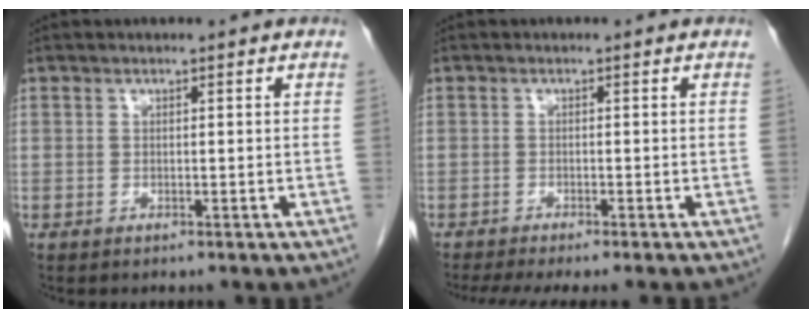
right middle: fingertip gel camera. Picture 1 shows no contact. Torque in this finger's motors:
{"motor_torque": [0.70, -0.53, 0.22, 0.06]}